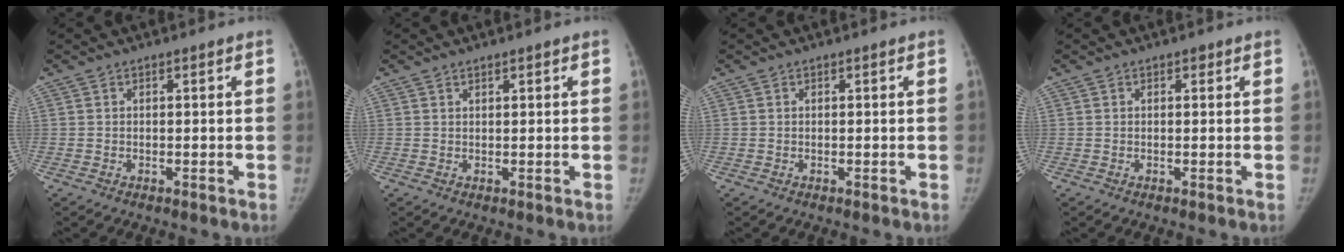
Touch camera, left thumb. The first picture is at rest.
{"total": 0.9, "force": [0.7, 0.3, 0.5], "torque": [-0.006, -0.003, 0.011]}
{"total": 0.0}
{"total": 0.7, "force": [0.4, 0.4, 0.4], "torque": [0.000, 0.000, 0.003]}